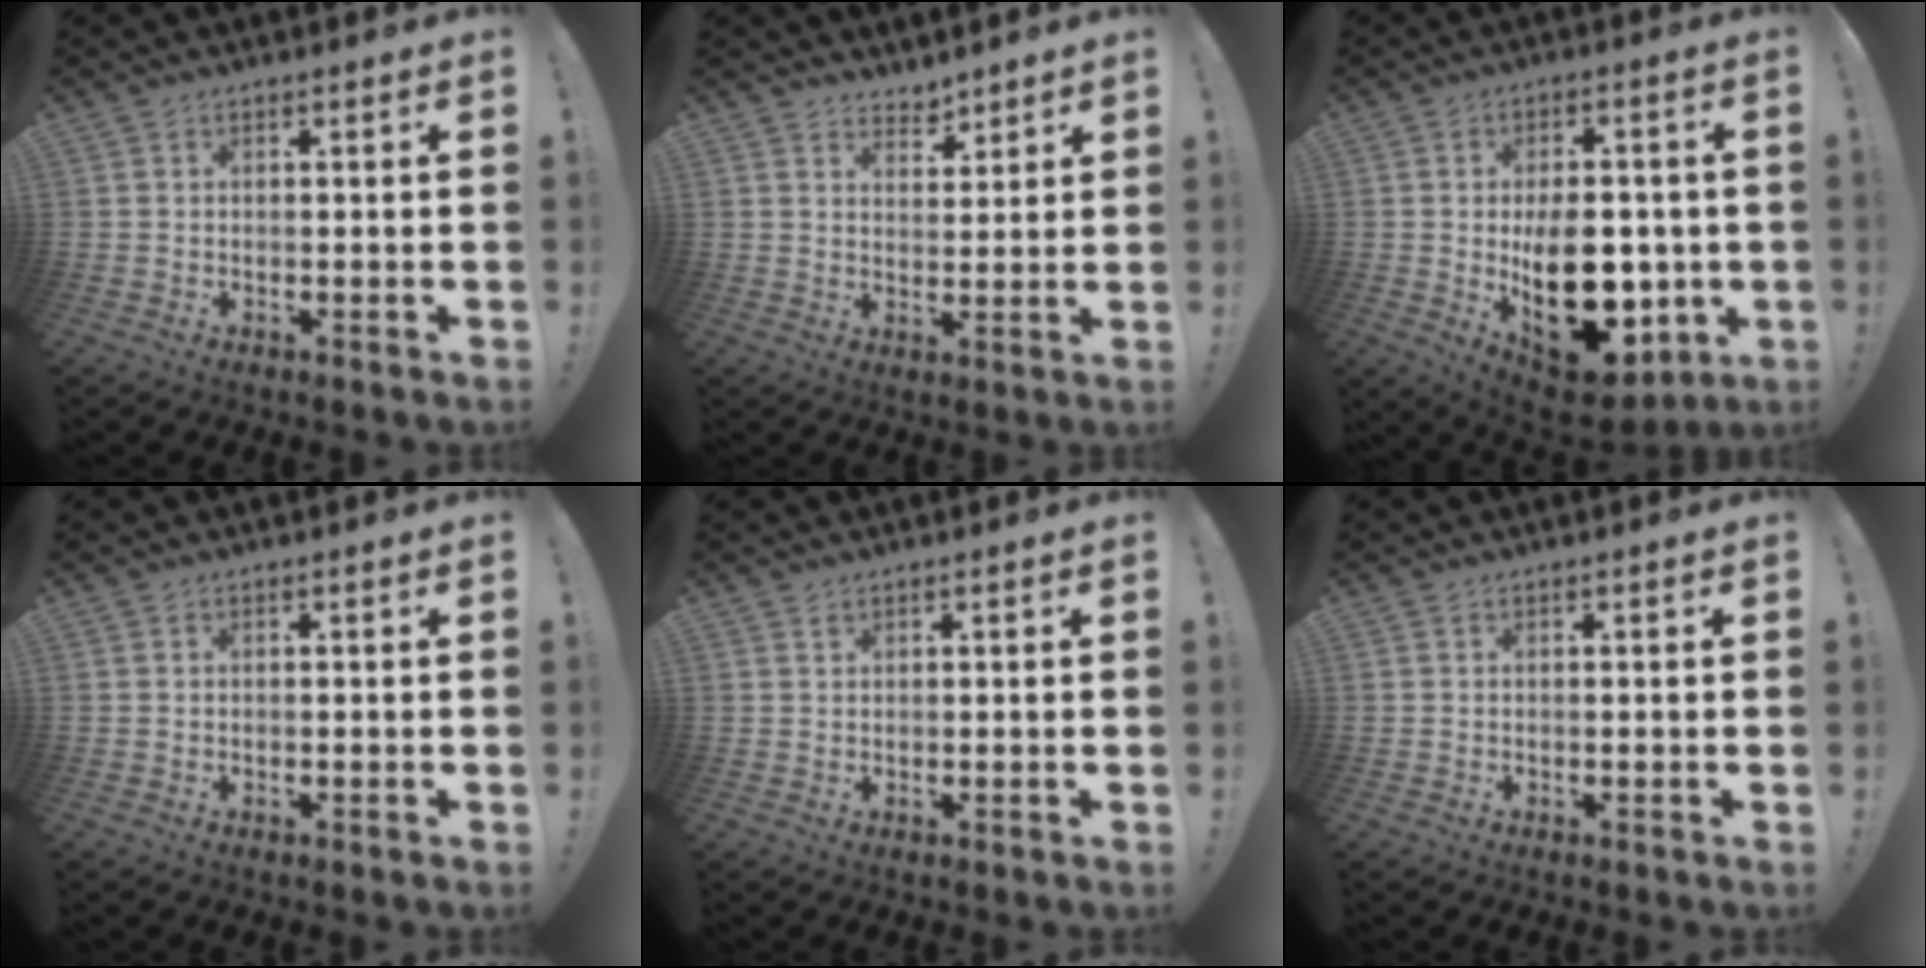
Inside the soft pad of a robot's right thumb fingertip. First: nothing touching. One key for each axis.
{"total": 4.4, "fx": 3.7, "fy": 2.3, "fz": 0.5, "tx": -0.001, "ty": -0.032, "tz": 0.070}
{"total": 20.1, "fx": -3.0, "fy": 12.7, "fz": 15.3, "tx": -0.213, "ty": 0.001, "tz": -0.029}
{"total": 0.0}
{"total": 1.0, "fx": 0.9, "fy": 0.5, "fz": 0.2, "tx": -0.001, "ty": -0.002, "tz": 0.016}
{"total": 0.0}